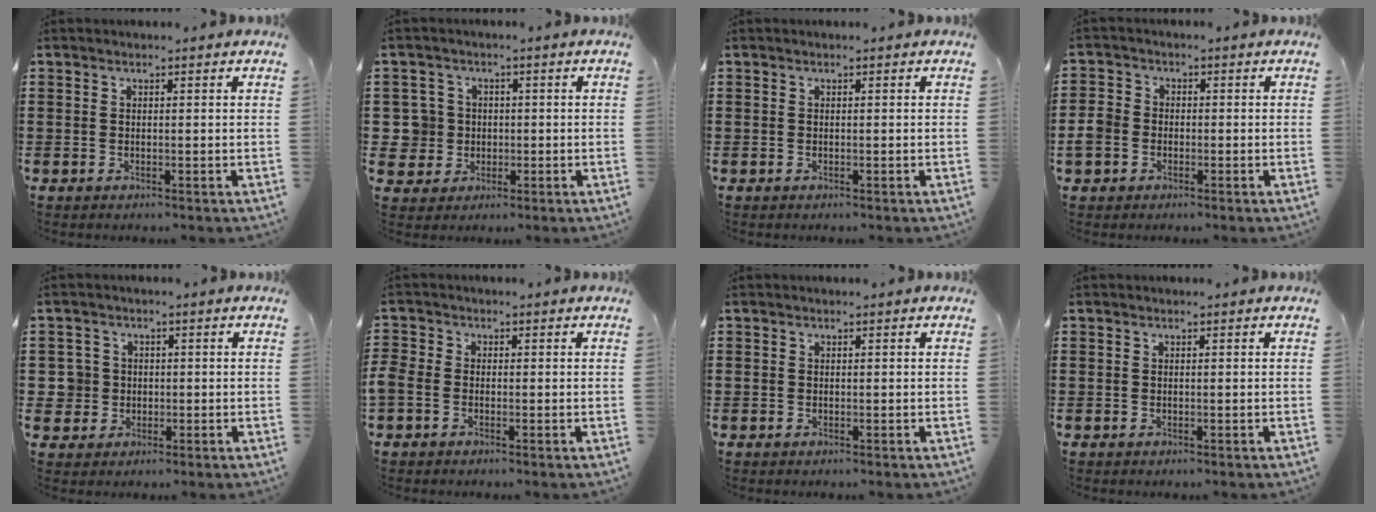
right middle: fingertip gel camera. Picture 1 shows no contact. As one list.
[{"total": 5.3, "force": [0.0, 5.2, 0.9], "torque": [-0.050, 0.011, 0.000]}, {"total": 0.0}, {"total": 3.6, "force": [-1.0, 3.2, 1.3], "torque": [-0.055, -0.002, -0.028]}, {"total": 4.3, "force": [-0.2, 4.2, 0.8], "torque": [-0.042, 0.009, -0.007]}, {"total": 2.0, "force": [-0.9, 1.4, 1.2], "torque": [-0.039, -0.002, -0.021]}, {"total": 0.0}, {"total": 0.0}]